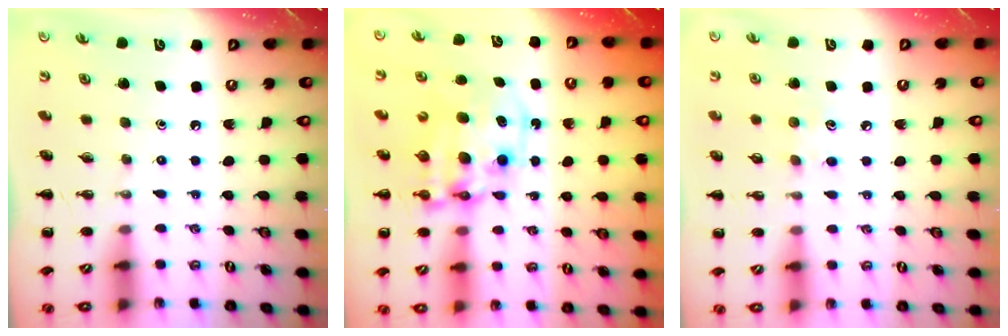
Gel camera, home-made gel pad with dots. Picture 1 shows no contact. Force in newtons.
{"total": 12.1, "press": 11.8, "slide": 2.9}
{"total": 5.4, "press": 5.2, "slide": 1.3}